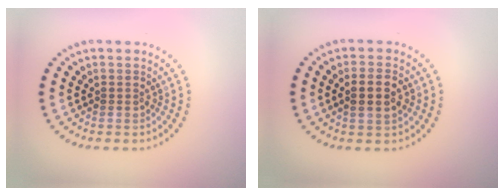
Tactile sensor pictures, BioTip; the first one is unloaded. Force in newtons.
{"total": 2.9, "press": 2.9, "slide": 0.6}